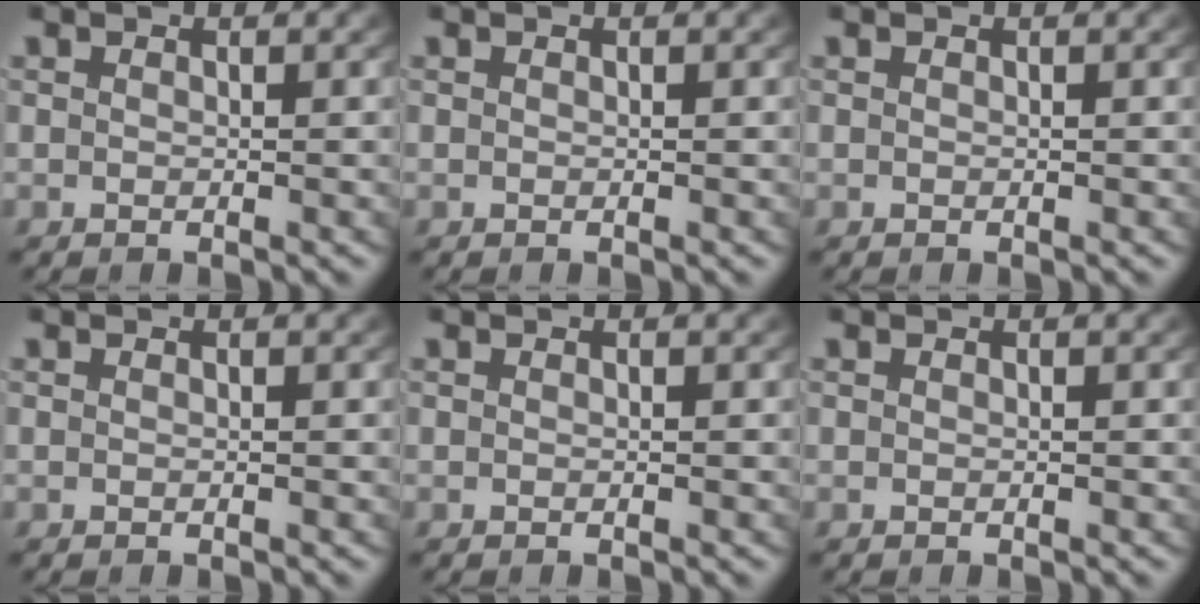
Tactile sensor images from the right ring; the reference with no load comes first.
{"total": 0.0}
{"total": 0.0}
{"total": 0.0}
{"total": 0.0}
{"total": 0.0}